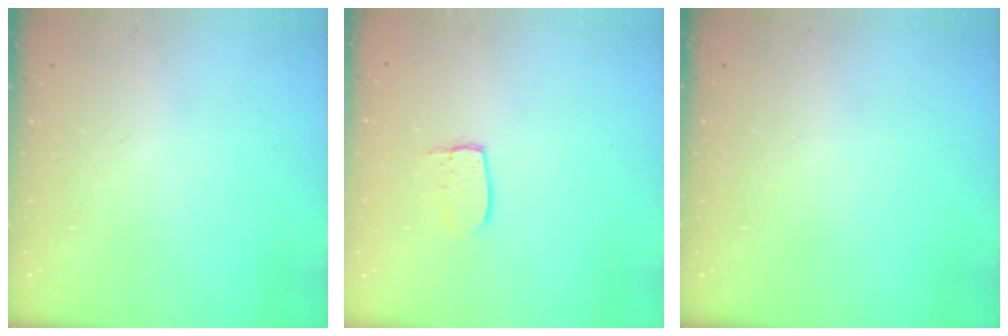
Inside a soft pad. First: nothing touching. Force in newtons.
{"total": 6.0, "press": 6.0, "slide": 0.5}
{"total": 0.0}